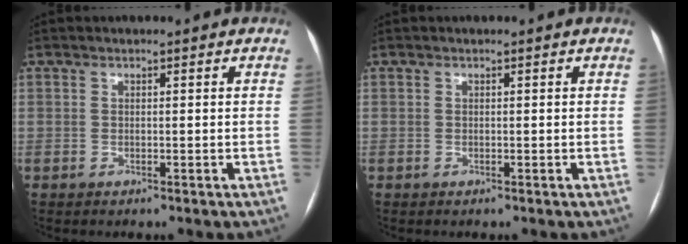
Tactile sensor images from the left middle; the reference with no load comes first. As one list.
[{"total": 0.0}]